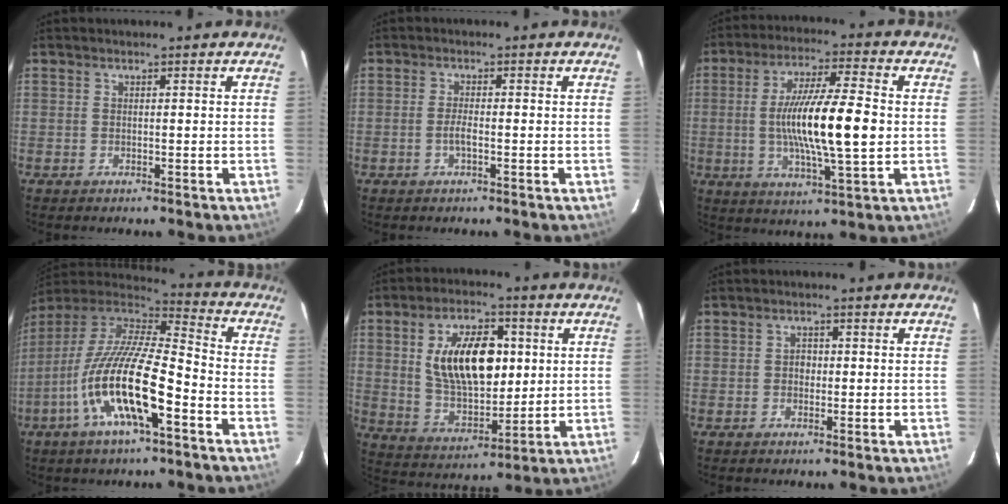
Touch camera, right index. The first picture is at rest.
{"total": 1.4, "force": [-0.6, 0.3, 1.3], "torque": [-0.026, 0.001, -0.011]}
{"total": 15.4, "force": [-0.6, 2.2, 15.2], "torque": [-0.273, -0.004, -0.009]}
{"total": 19.6, "force": [-7.7, 4.9, 17.3], "torque": [-0.324, -0.026, -0.153]}
{"total": 16.0, "force": [3.4, 8.5, 13.2], "torque": [-0.230, 0.012, 0.074]}
{"total": 1.4, "force": [-0.2, 1.3, 0.6], "torque": [-0.009, 0.006, -0.004]}